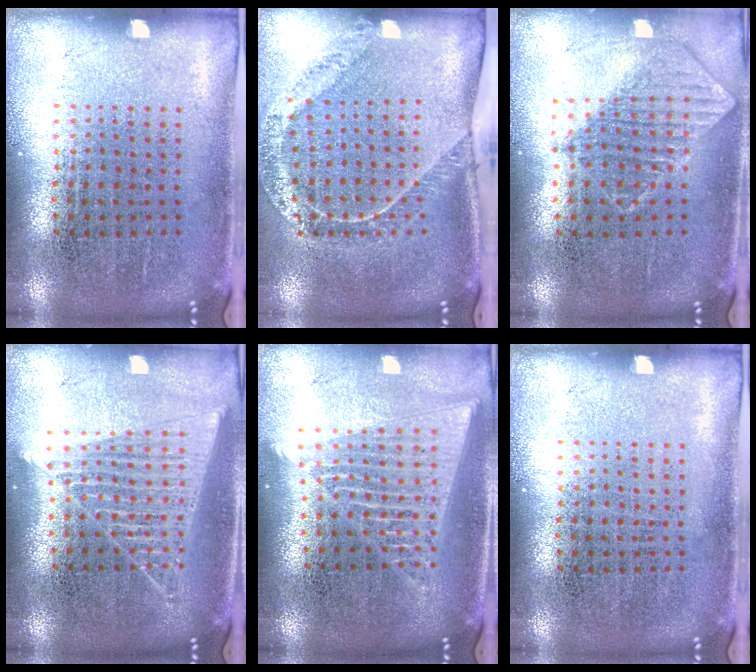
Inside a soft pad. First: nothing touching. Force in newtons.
{"total": 1.6, "press": 1.5, "slide": 0.6}
{"total": 0.9, "press": 0.8, "slide": 0.2}
{"total": 1.7, "press": 1.6, "slide": 0.7}
{"total": 1.9, "press": 1.6, "slide": 1.0}
{"total": 0.0}